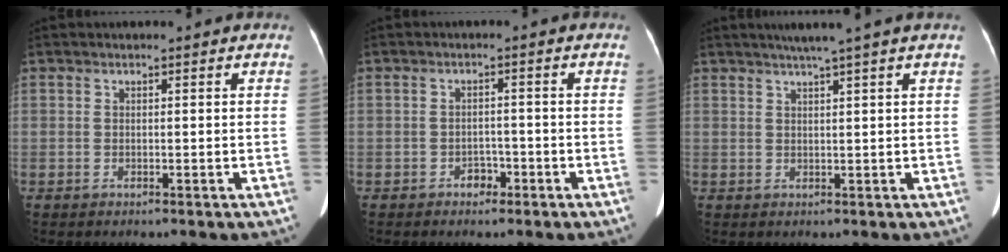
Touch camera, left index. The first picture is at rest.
{"total": 2.1, "force": [-1.3, 1.4, 0.9], "torque": [-0.009, 0.006, -0.019]}
{"total": 4.2, "force": [3.0, -1.3, 2.6], "torque": [-0.036, 0.008, 0.052]}